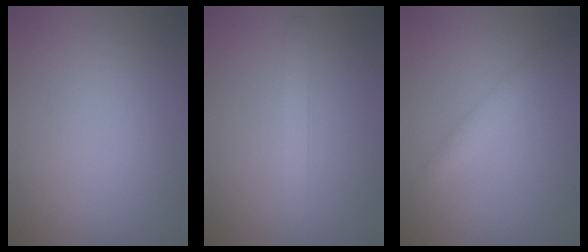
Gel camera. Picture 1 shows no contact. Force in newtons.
{"total": 1.8, "press": 1.8, "slide": 0.1}
{"total": 1.7, "press": 1.7, "slide": 0.0}